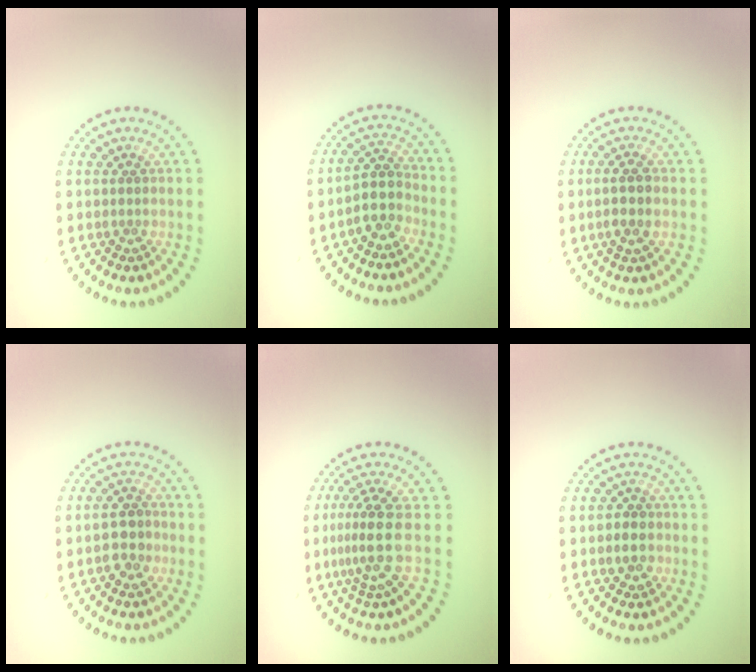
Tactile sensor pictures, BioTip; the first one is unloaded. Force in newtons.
{"total": 3.0, "press": 2.5, "slide": 1.5}
{"total": 2.4, "press": 2.3, "slide": 0.8}
{"total": 2.8, "press": 2.8, "slide": 0.4}
{"total": 3.5, "press": 2.6, "slide": 2.4}
{"total": 1.7, "press": 1.6, "slide": 0.4}